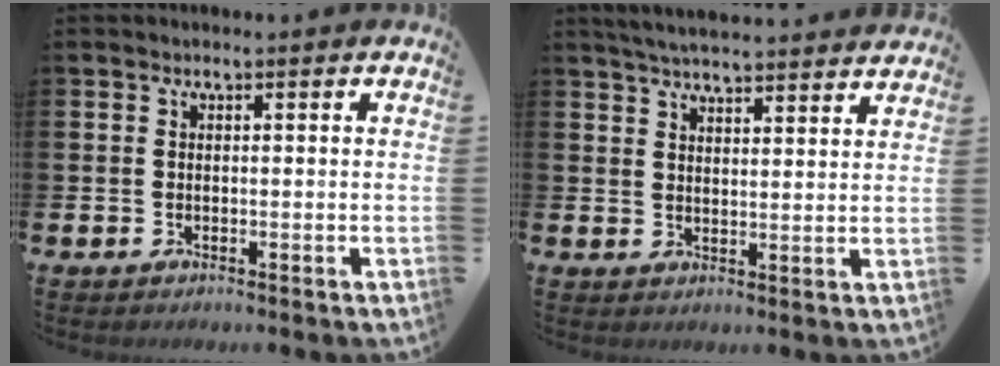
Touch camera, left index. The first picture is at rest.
{"total": 5.0, "force": [4.9, 0.1, 0.8], "torque": [-0.026, -0.026, 0.088]}